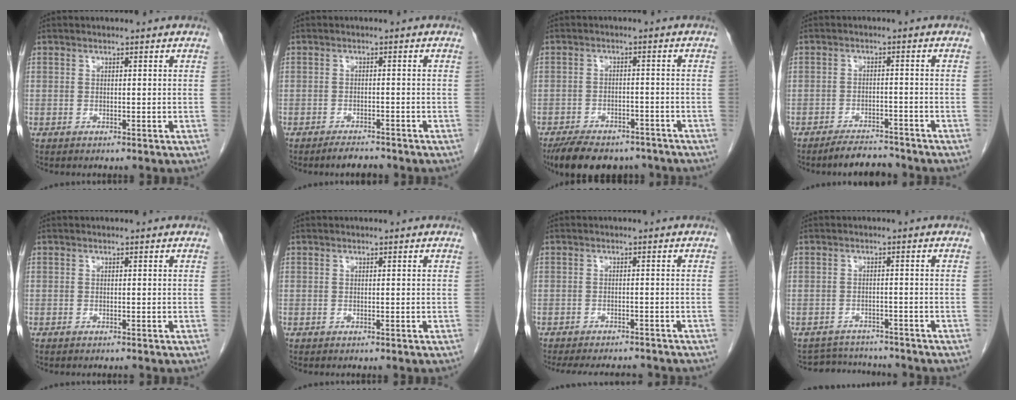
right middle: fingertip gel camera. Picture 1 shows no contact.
{"total": 2.6, "force": [-2.4, 0.6, 1.0], "torque": [-0.021, -0.004, -0.035]}
{"total": 13.1, "force": [-10.5, 5.6, 5.4], "torque": [-0.095, 0.001, -0.148]}
{"total": 4.7, "force": [-4.4, 1.1, 1.1], "torque": [-0.018, -0.007, -0.072]}
{"total": 0.6, "force": [-0.6, 0.0, 0.2], "torque": [-0.005, -0.002, -0.010]}
{"total": 0.0}
{"total": 11.0, "force": [-10.0, 2.7, 3.7], "torque": [-0.066, -0.002, -0.126]}
{"total": 5.4, "force": [-5.3, 1.1, -0.2], "torque": [0.004, 0.011, -0.074]}